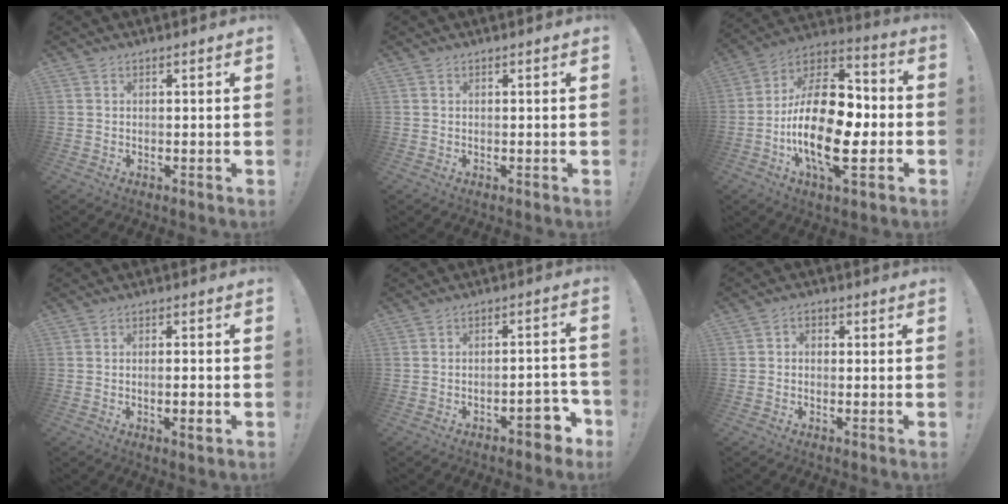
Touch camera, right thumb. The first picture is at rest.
{"total": 0.0}
{"total": 24.9, "force": [-5.3, 12.8, 20.8], "torque": [-0.379, 0.026, -0.082]}
{"total": 3.5, "force": [-1.4, 0.4, 3.2], "torque": [-0.046, -0.002, -0.024]}
{"total": 7.5, "force": [-4.6, 3.0, 5.1], "torque": [-0.057, 0.029, -0.075]}
{"total": 2.3, "force": [-1.2, 1.6, 1.2], "torque": [-0.023, 0.011, -0.022]}